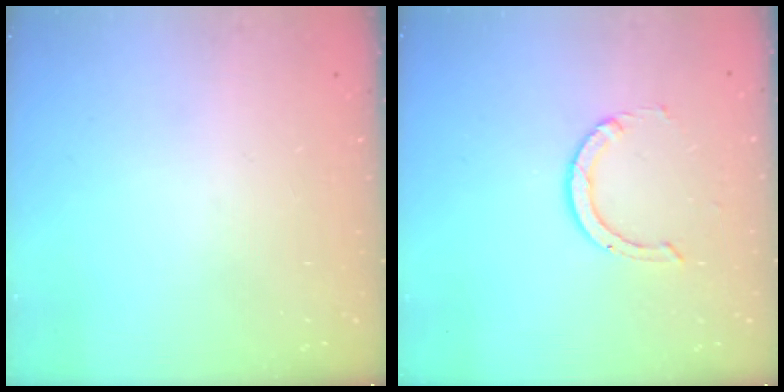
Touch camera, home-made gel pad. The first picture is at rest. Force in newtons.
{"total": 3.0, "press": 3.0, "slide": 0.3}